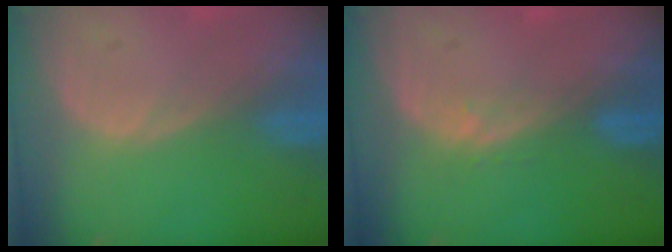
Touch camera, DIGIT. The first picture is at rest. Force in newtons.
{"total": 1.0, "press": 1.0, "slide": 0.2}